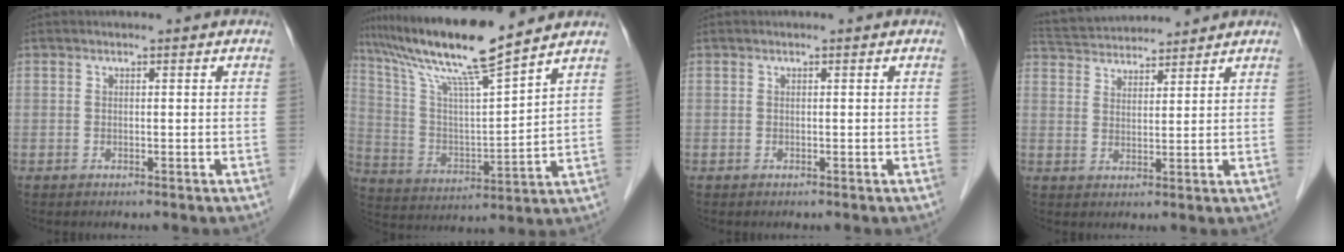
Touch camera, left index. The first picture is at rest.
{"total": 14.9, "force": [12.4, -1.2, 8.2], "torque": [-0.160, 0.008, 0.229]}
{"total": 0.0}
{"total": 10.6, "force": [10.1, 1.3, 2.9], "torque": [-0.063, 0.036, 0.167]}